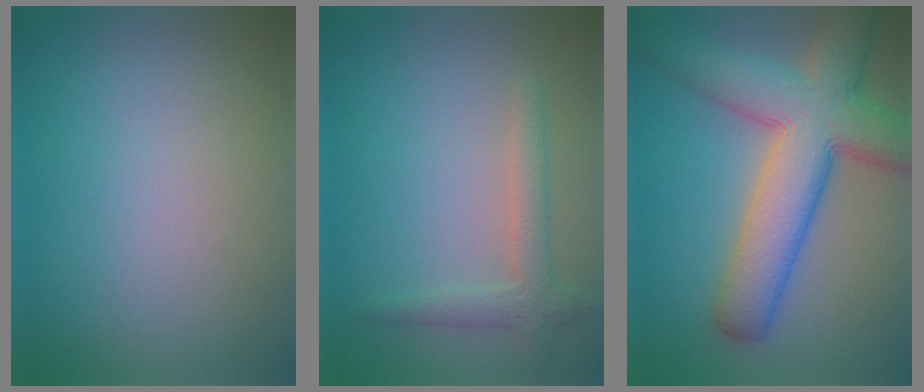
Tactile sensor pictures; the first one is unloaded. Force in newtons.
{"total": 2.5, "press": 2.5, "slide": 0.3}
{"total": 10.6, "press": 10.5, "slide": 0.4}